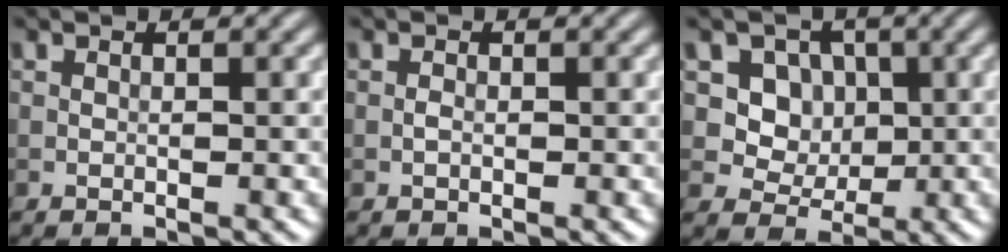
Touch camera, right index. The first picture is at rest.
{"total": 0.6, "force": [-0.2, 0.4, 0.4], "torque": [-0.008, 0.002, -0.004]}
{"total": 5.7, "force": [1.6, 4.9, 2.4], "torque": [-0.045, -0.005, 0.027]}